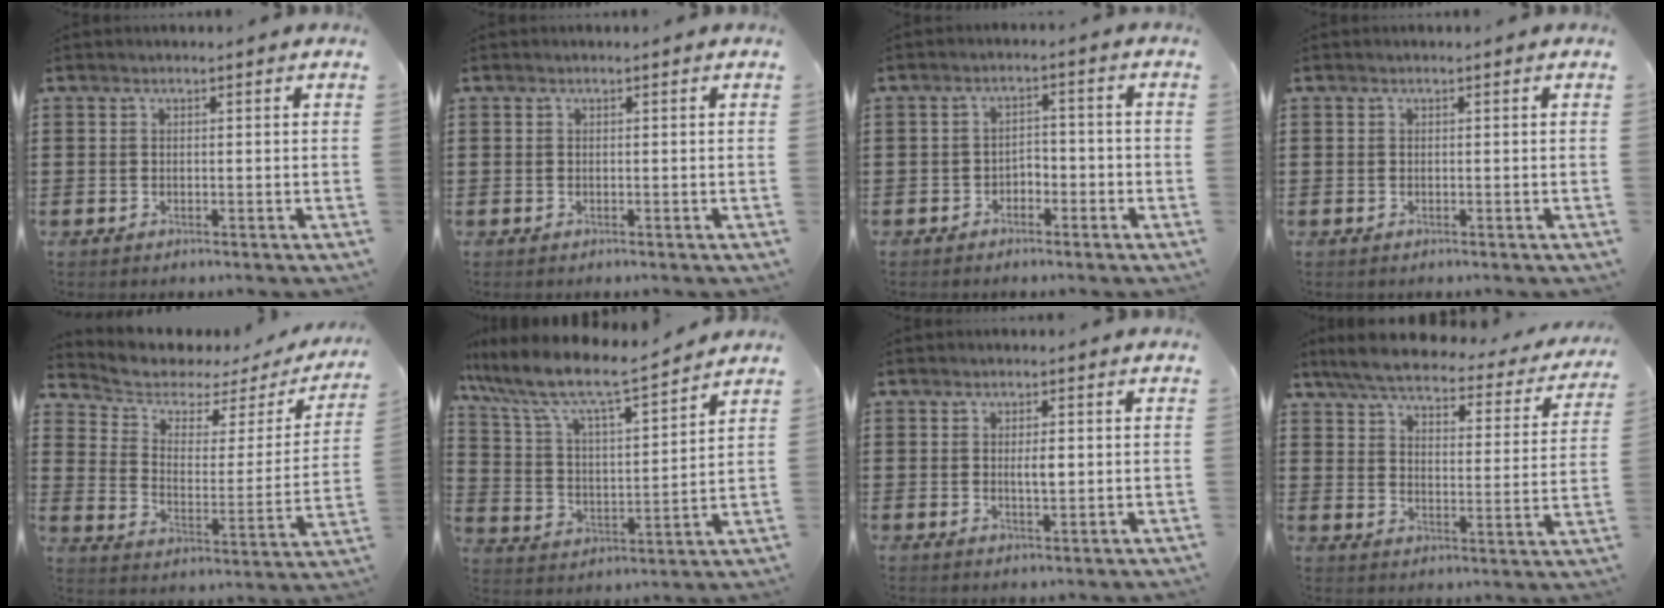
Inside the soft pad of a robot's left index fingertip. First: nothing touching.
{"total": 0.0}
{"total": 2.6, "force": [-2.4, 1.1, 0.4], "torque": [-0.015, 0.004, -0.053]}
{"total": 0.0}
{"total": 4.2, "force": [3.3, 2.2, 1.0], "torque": [-0.050, -0.024, 0.050]}
{"total": 7.9, "force": [6.6, 1.3, 4.2], "torque": [-0.111, -0.042, 0.107]}
{"total": 2.3, "force": [0.2, 0.8, 2.2], "torque": [-0.035, -0.002, -0.001]}
{"total": 5.2, "force": [4.7, 1.1, 1.9], "torque": [-0.063, -0.025, 0.078]}